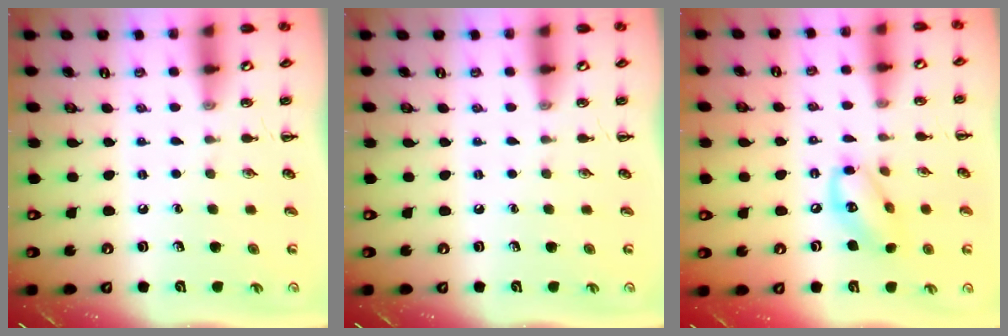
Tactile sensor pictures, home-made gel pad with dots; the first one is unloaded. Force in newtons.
{"total": 0.0}
{"total": 11.6, "press": 11.4, "slide": 2.1}